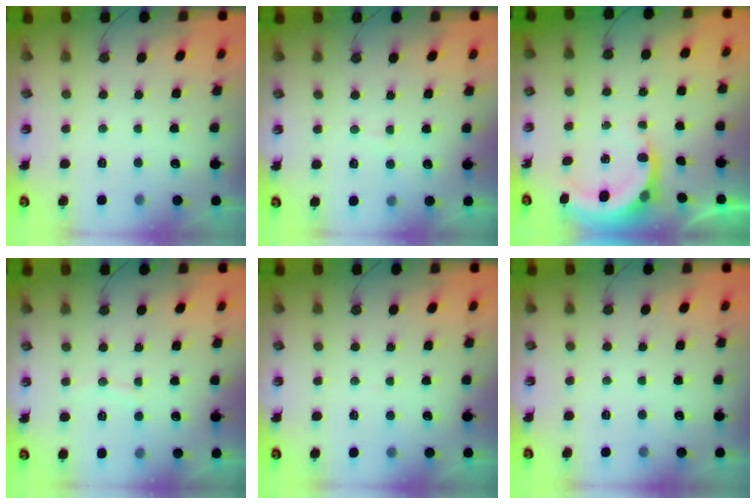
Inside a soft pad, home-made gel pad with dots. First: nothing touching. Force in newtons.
{"total": 2.9, "press": 2.7, "slide": 1.1}
{"total": 4.3, "press": 4.3, "slide": 0.3}
{"total": 3.9, "press": 3.8, "slide": 0.6}
{"total": 1.2, "press": 1.2, "slide": 0.1}
{"total": 0.0}